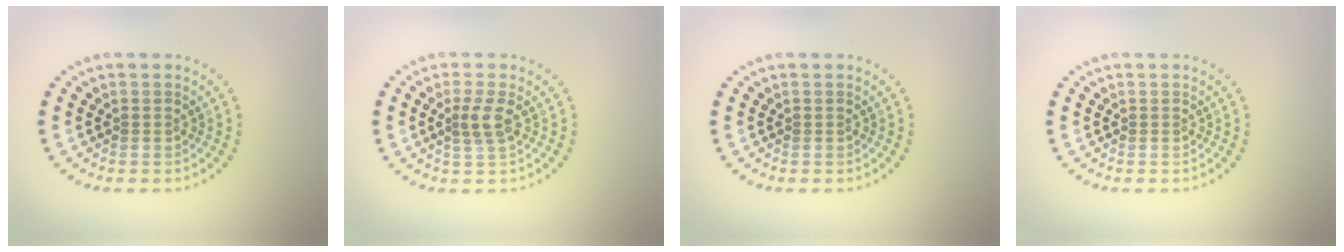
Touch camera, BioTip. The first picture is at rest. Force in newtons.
{"total": 2.1, "press": 1.7, "slide": 1.1}
{"total": 0.0}
{"total": 0.0}